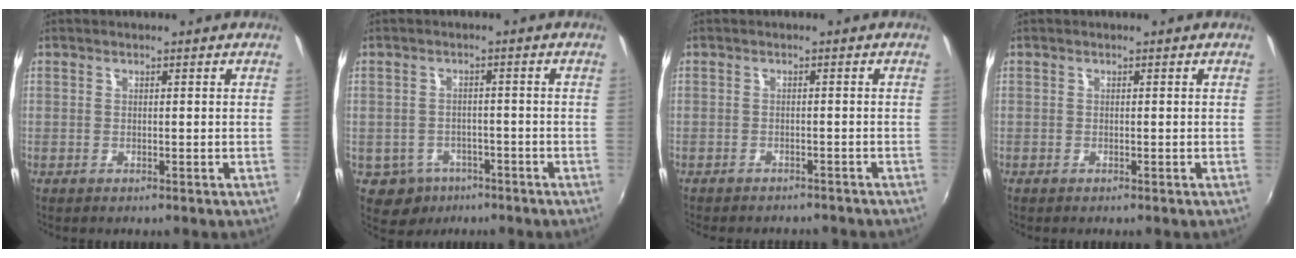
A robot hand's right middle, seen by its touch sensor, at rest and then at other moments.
{"total": 5.5, "force": [-3.2, 4.3, 1.2], "torque": [-0.036, 0.005, -0.040]}
{"total": 6.0, "force": [-5.4, 1.6, 2.0], "torque": [-0.049, -0.013, -0.074]}
{"total": 0.0}